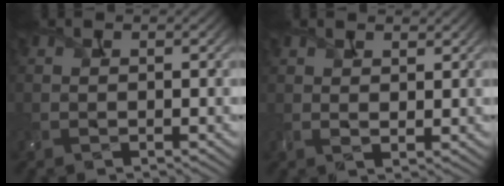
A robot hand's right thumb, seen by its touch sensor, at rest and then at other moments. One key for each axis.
{"total": 2.1, "fx": 1.6, "fy": 0.8, "fz": 1.2, "tx": -0.028, "ty": 0.001, "tz": 0.033}